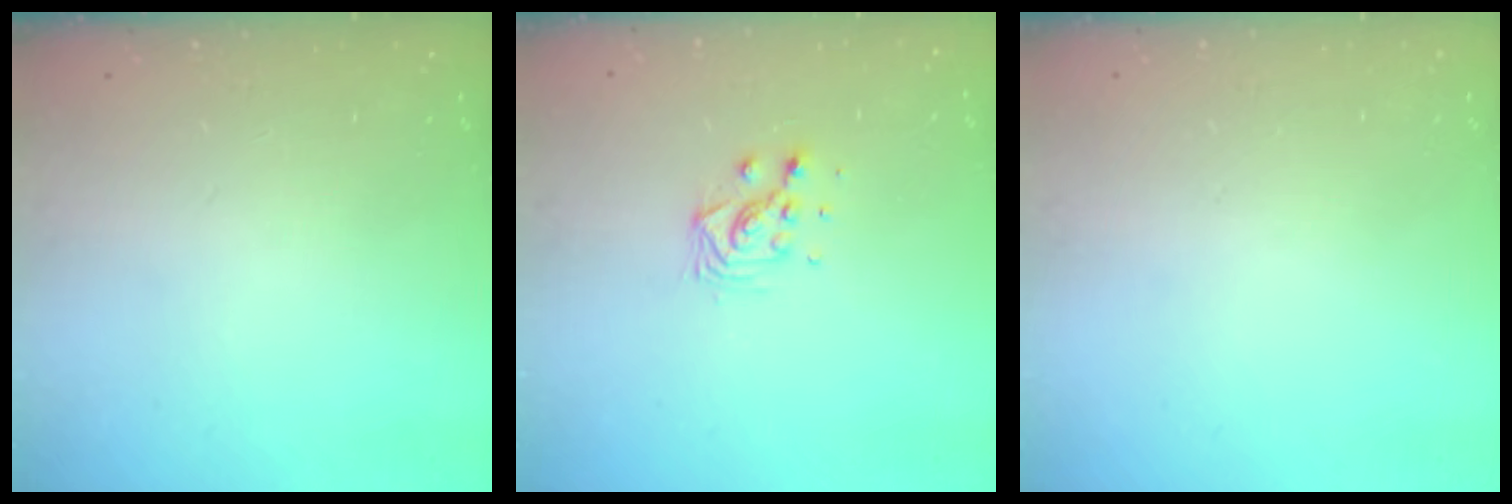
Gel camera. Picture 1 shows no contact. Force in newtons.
{"total": 7.3, "press": 7.3, "slide": 0.5}
{"total": 0.0}